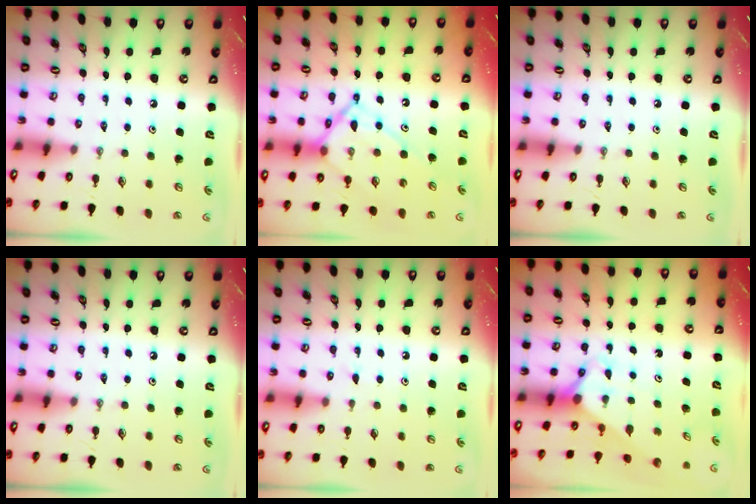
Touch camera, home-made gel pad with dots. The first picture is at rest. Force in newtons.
{"total": 13.2, "press": 13.2, "slide": 0.8}
{"total": 0.0}
{"total": 0.0}
{"total": 6.1, "press": 6.0, "slide": 0.7}
{"total": 2.9, "press": 2.9, "slide": 0.0}